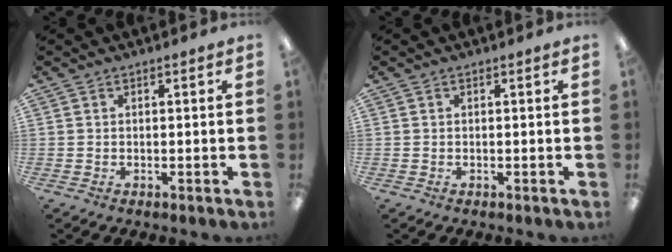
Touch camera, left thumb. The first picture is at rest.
{"total": 0.0}